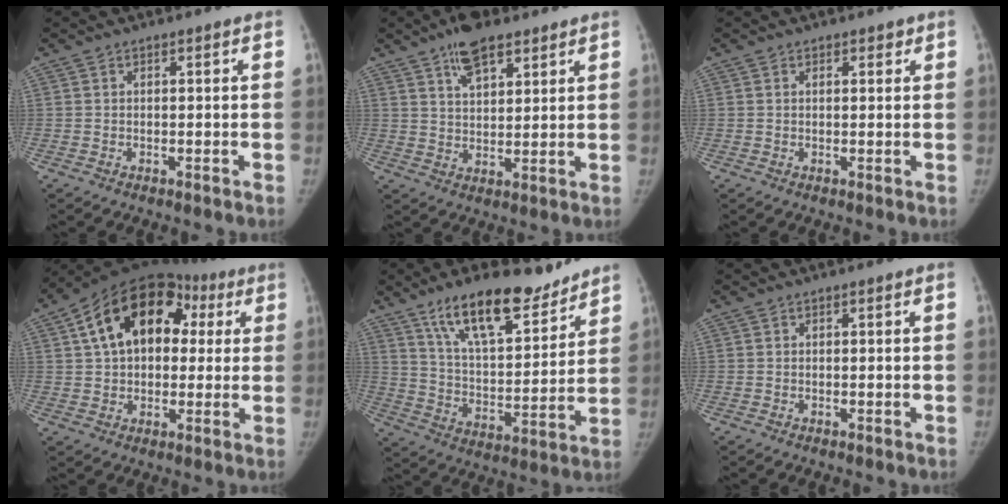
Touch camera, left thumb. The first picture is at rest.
{"total": 8.9, "force": [5.8, 4.1, 5.4], "torque": [-0.071, -0.024, 0.099]}
{"total": 1.3, "force": [0.9, 0.7, 0.5], "torque": [0.002, -0.005, 0.011]}
{"total": 19.6, "force": [5.6, 12.9, 13.6], "torque": [-0.196, 0.036, 0.081]}
{"total": 18.0, "force": [13.1, 6.7, 10.4], "torque": [-0.129, -0.073, 0.227]}
{"total": 0.0}